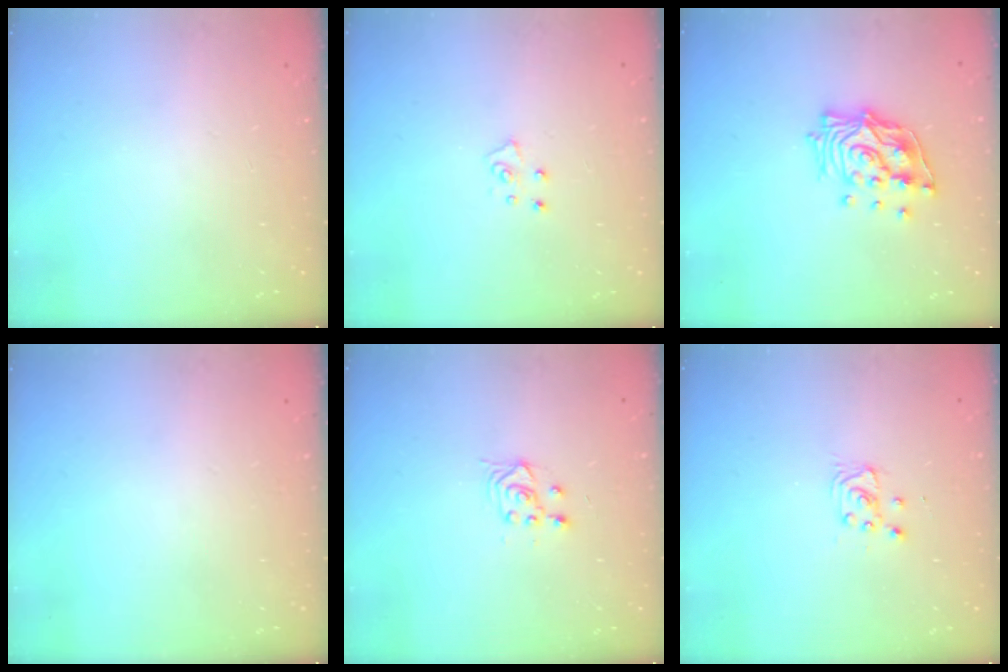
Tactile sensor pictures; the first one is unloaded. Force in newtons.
{"total": 5.7, "press": 5.7, "slide": 0.4}
{"total": 15.1, "press": 15.0, "slide": 1.8}
{"total": 0.0}
{"total": 3.0, "press": 2.6, "slide": 1.3}
{"total": 2.9, "press": 2.9, "slide": 0.4}